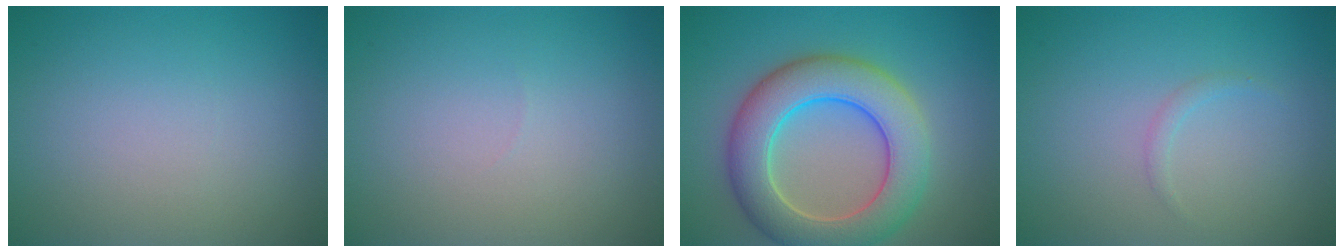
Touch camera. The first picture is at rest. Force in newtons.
{"total": 0.0}
{"total": 8.3, "press": 8.2, "slide": 0.3}
{"total": 0.7, "press": 0.7, "slide": 0.1}